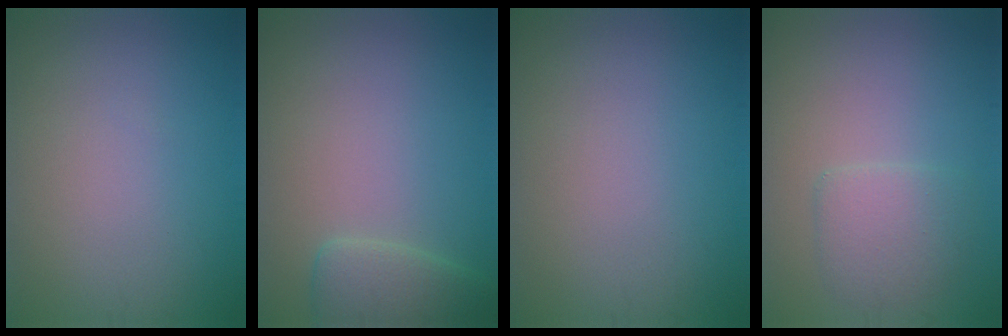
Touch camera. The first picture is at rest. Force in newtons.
{"total": 2.6, "press": 2.6, "slide": 0.2}
{"total": 0.0}
{"total": 2.5, "press": 2.5, "slide": 0.2}